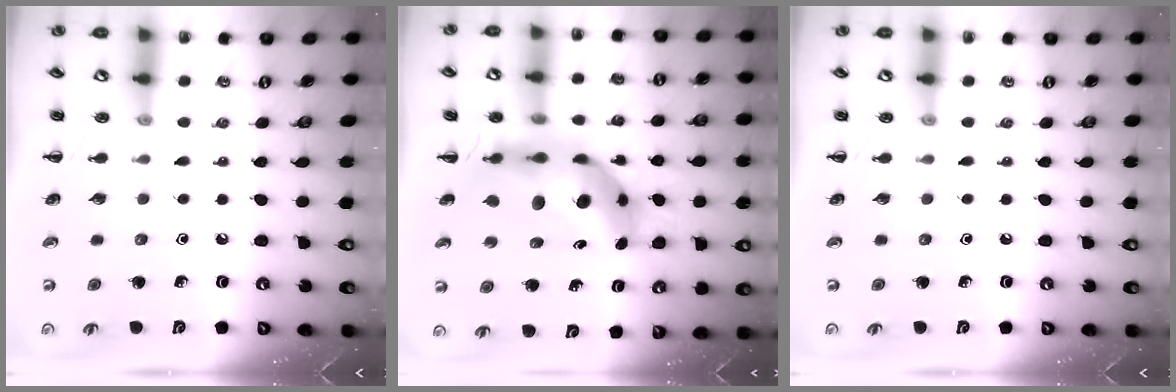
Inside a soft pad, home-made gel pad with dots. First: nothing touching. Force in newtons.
{"total": 13.6, "press": 12.9, "slide": 4.1}
{"total": 0.0}